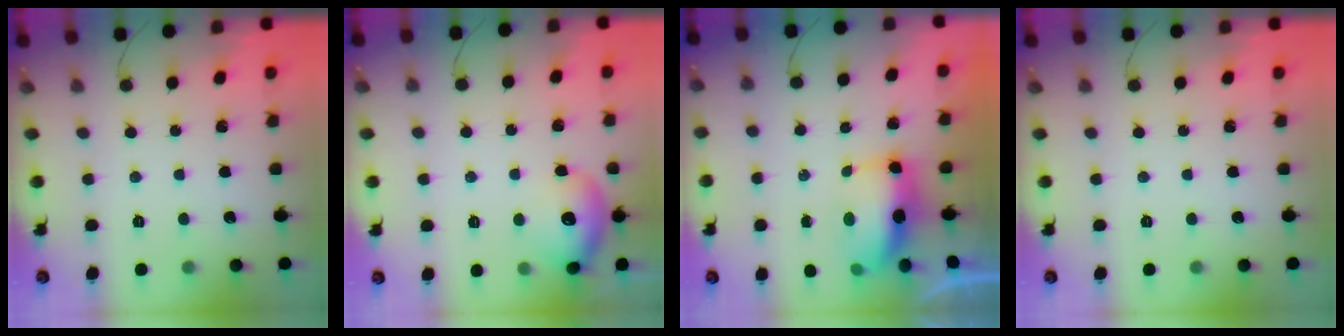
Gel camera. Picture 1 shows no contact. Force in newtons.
{"total": 12.0, "press": 11.9, "slide": 1.5}
{"total": 8.8, "press": 8.7, "slide": 1.4}
{"total": 0.0}